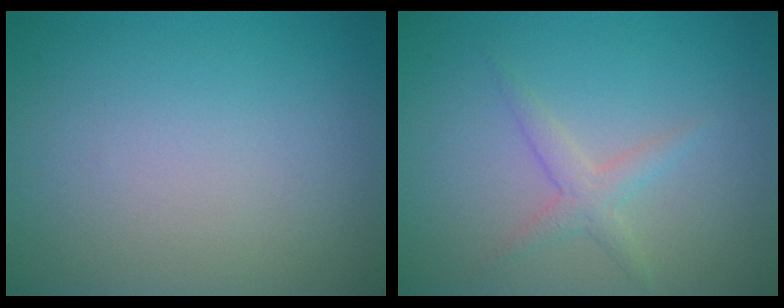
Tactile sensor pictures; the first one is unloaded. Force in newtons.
{"total": 1.8, "press": 1.8, "slide": 0.1}